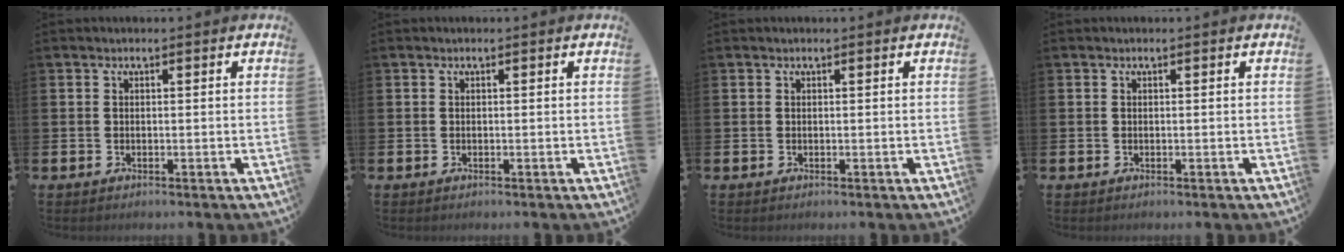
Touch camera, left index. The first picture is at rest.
{"total": 0.0}
{"total": 0.0}
{"total": 0.0}